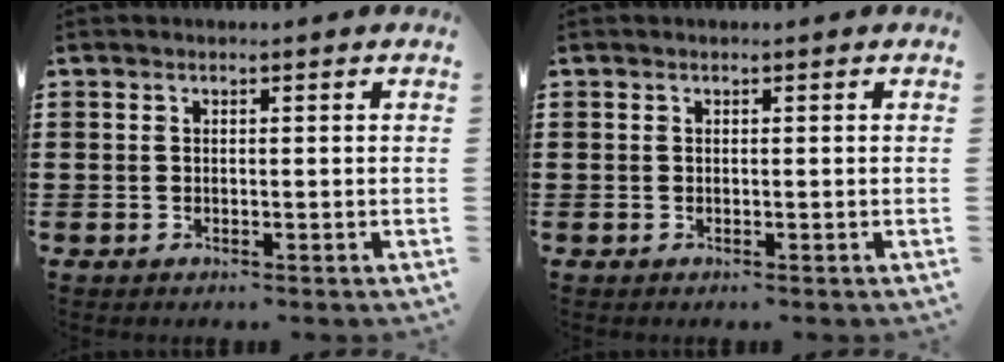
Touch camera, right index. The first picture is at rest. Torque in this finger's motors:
{"motor_torque": [0.00, 0.00, 0.00, 0.00]}